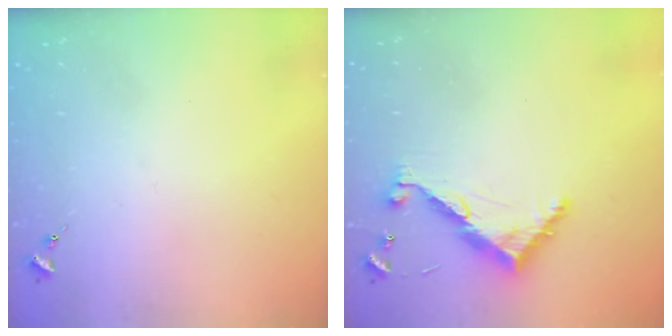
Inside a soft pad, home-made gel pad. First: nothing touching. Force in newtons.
{"total": 9.0, "press": 9.0, "slide": 0.5}